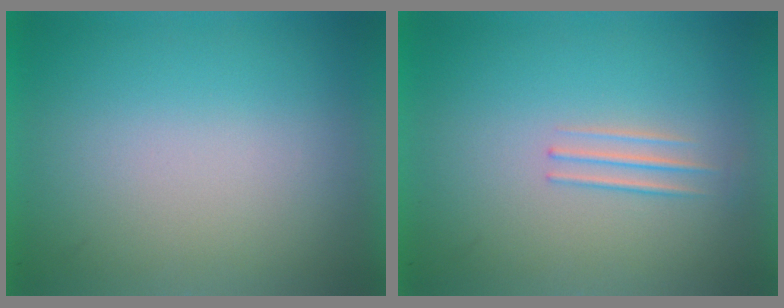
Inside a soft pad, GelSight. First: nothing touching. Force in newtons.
{"total": 1.3}